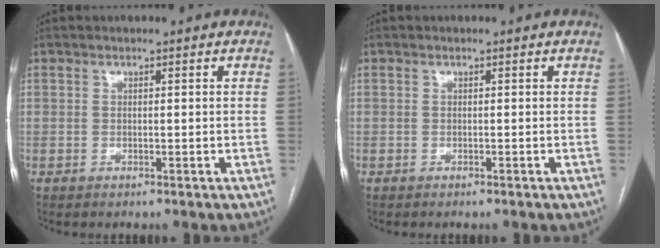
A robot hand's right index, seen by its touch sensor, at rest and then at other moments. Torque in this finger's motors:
{"motor_torque": [0.01, 0.03, 0.03, 0.01]}